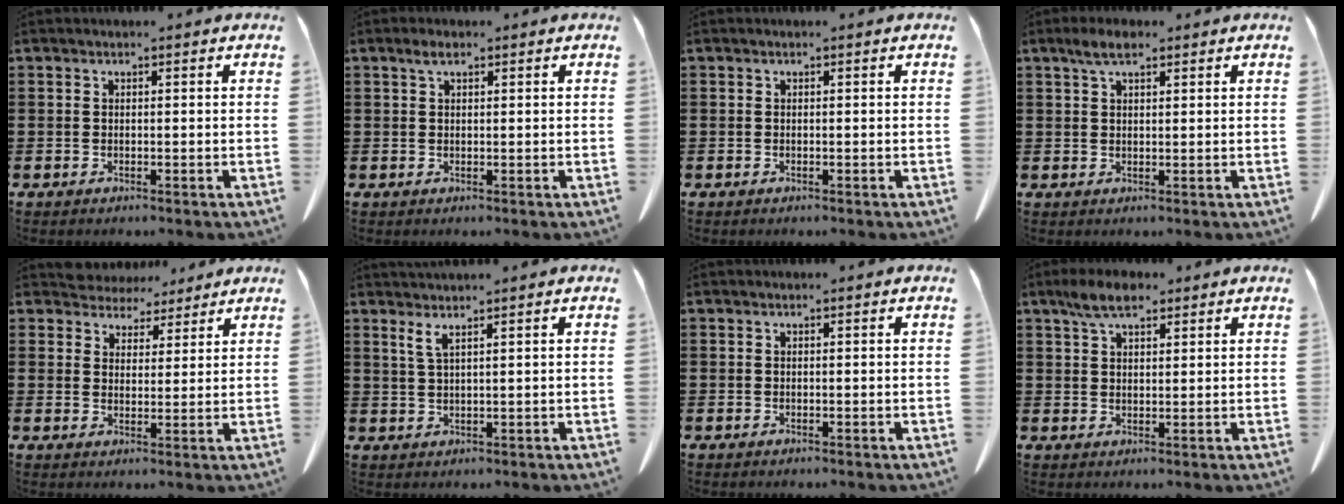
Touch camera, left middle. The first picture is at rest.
{"total": 1.6, "force": [0.8, 0.7, 1.3], "torque": [-0.029, 0.002, 0.014]}
{"total": 0.0}
{"total": 3.4, "force": [2.2, 1.0, 2.4], "torque": [-0.053, 0.003, 0.039]}
{"total": 4.6, "force": [4.3, 1.5, -0.2], "torque": [-0.015, -0.015, 0.084]}
{"total": 2.3, "force": [1.5, -0.1, 1.7], "torque": [-0.039, -0.003, 0.028]}
{"total": 0.0}
{"total": 5.3, "force": [3.7, 1.8, 3.4], "torque": [-0.067, 0.000, 0.067]}